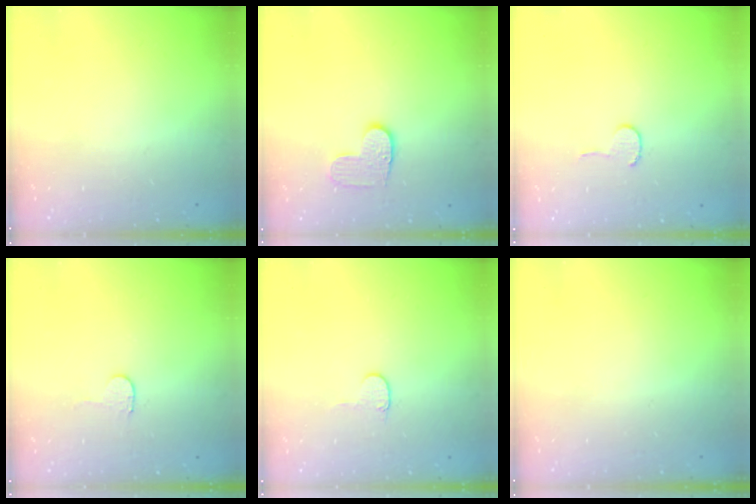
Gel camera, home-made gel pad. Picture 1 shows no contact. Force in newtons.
{"total": 6.1, "press": 6.1, "slide": 0.4}
{"total": 3.9, "press": 3.9, "slide": 0.3}
{"total": 2.3, "press": 2.3, "slide": 0.2}
{"total": 4.0, "press": 4.0, "slide": 0.4}
{"total": 0.6, "press": 0.6, "slide": 0.2}